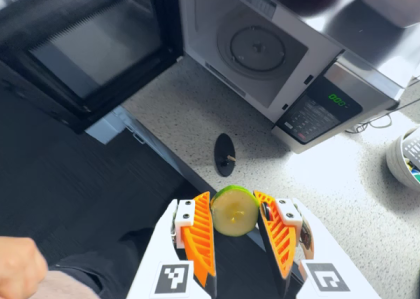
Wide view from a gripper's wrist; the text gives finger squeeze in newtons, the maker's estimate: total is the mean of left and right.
{"total": 11.2, "left": 11.1, "right": 11.4}